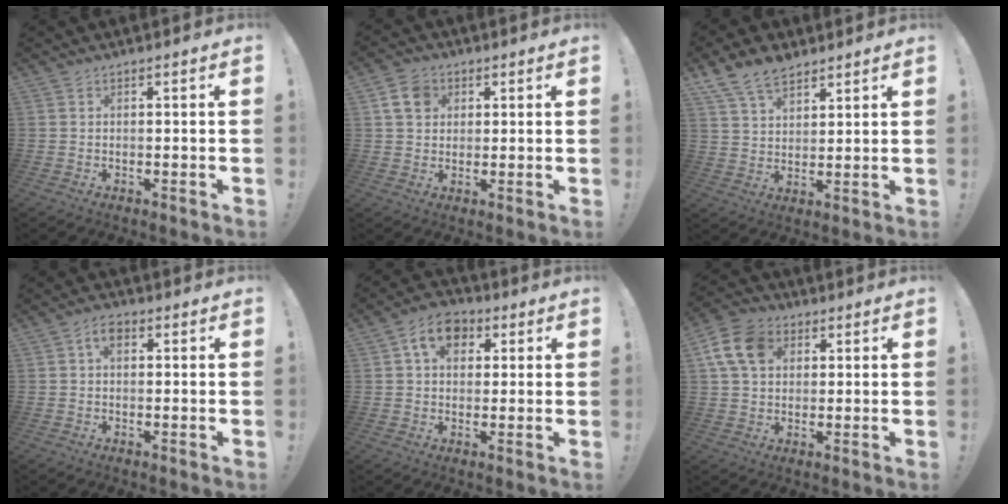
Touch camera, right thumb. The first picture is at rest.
{"total": 7.5, "force": [3.0, 5.9, 3.6], "torque": [-0.065, 0.002, 0.062]}
{"total": 9.9, "force": [7.2, 5.3, 4.1], "torque": [-0.081, -0.031, 0.141]}
{"total": 4.0, "force": [1.0, 2.4, 3.0], "torque": [-0.046, 0.007, 0.016]}
{"total": 9.6, "force": [3.4, 6.9, 5.7], "torque": [-0.085, 0.007, 0.062]}
{"total": 12.2, "force": [3.9, 9.2, 7.1], "torque": [-0.126, 0.003, 0.080]}